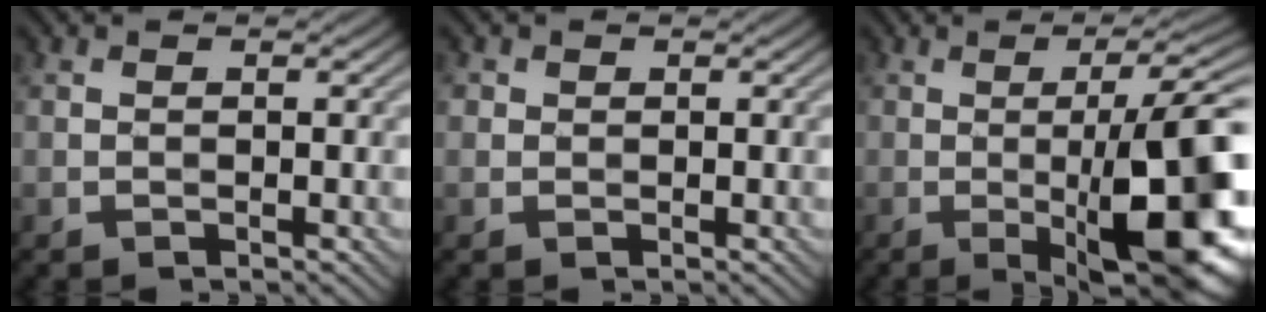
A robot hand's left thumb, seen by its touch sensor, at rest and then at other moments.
{"total": 0.9, "force": [0.3, 0.9, 0.2], "torque": [-0.003, -0.001, 0.004]}
{"total": 15.4, "force": [-2.3, 3.7, 14.8], "torque": [-0.175, 0.008, -0.033]}